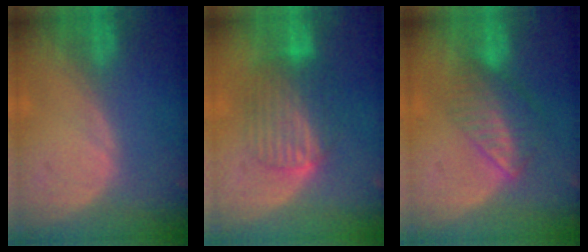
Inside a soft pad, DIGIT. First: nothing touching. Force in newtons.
{"total": 6.7, "press": 6.7, "slide": 0.3}
{"total": 6.7, "press": 5.7, "slide": 3.5}